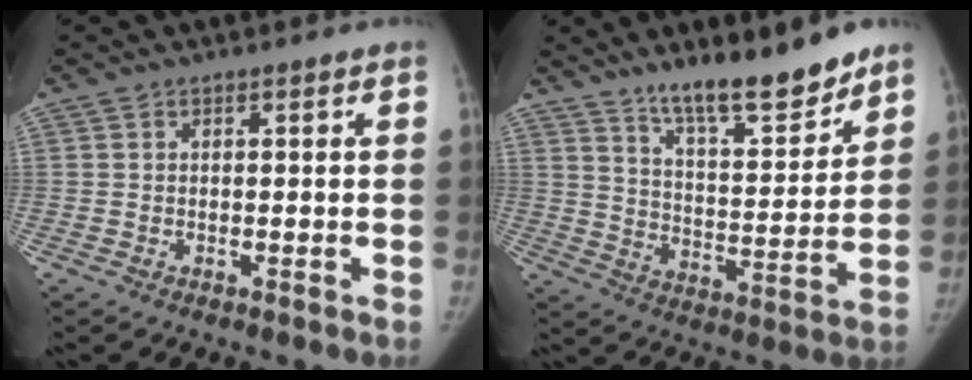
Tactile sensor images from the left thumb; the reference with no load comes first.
{"total": 14.8, "force": [11.8, 3.4, 8.3], "torque": [-0.100, -0.084, 0.197]}